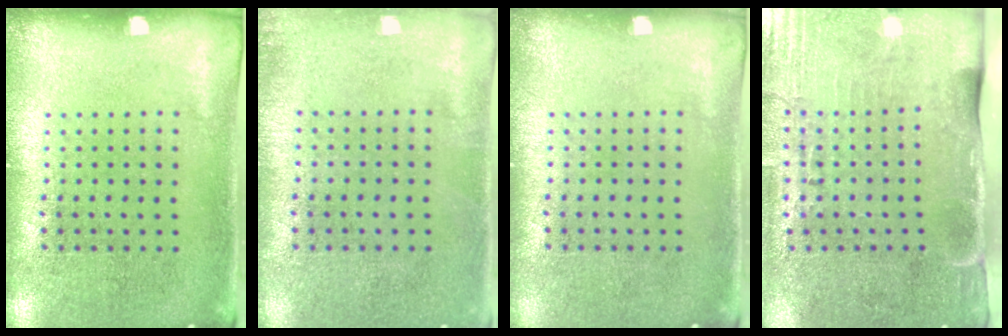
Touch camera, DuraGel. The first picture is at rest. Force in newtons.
{"total": 0.7, "press": 0.7, "slide": 0.1}
{"total": 0.0}
{"total": 4.5, "press": 3.7, "slide": 2.6}